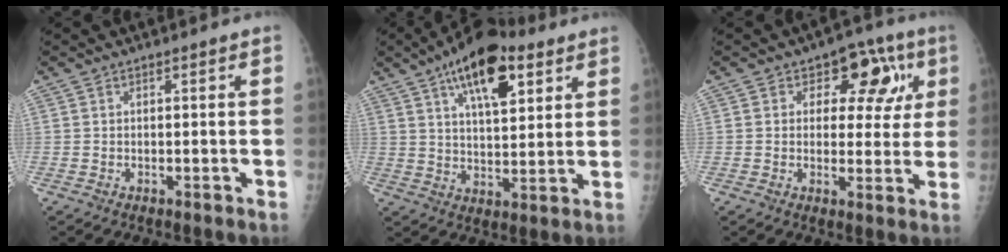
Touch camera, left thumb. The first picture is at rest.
{"total": 14.9, "force": [7.7, 6.4, 11.0], "torque": [-0.143, -0.017, 0.121]}
{"total": 11.2, "force": [3.5, 7.2, 7.9], "torque": [-0.042, 0.009, 0.039]}